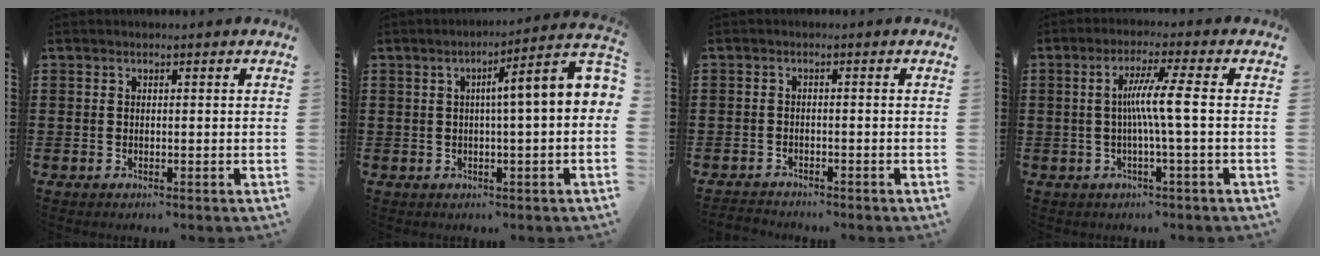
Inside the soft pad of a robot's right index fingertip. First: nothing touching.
{"total": 5.5, "force": [0.5, -0.4, 5.5], "torque": [-0.088, -0.024, -0.002]}
{"total": 1.6, "force": [-1.5, 0.3, -0.2], "torque": [0.000, 0.004, -0.036]}
{"total": 6.3, "force": [-0.3, -0.6, 6.2], "torque": [-0.115, -0.003, -0.014]}